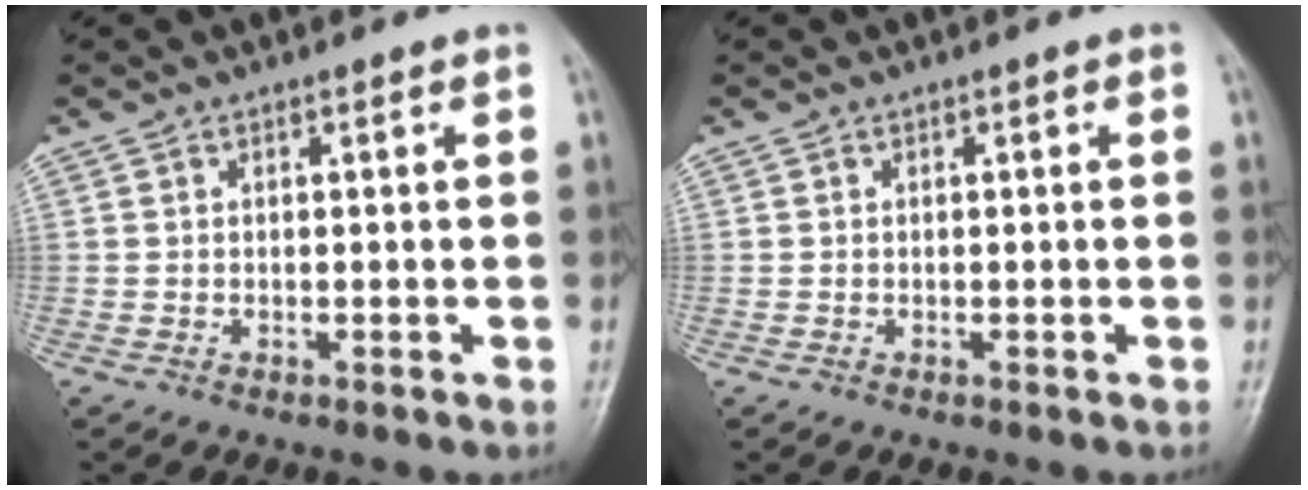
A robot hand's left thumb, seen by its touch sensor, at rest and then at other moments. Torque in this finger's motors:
{"motor_torque": [0.00, 0.00, -0.10, -0.11, 0.00]}